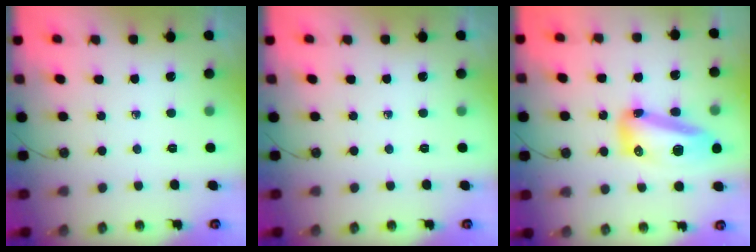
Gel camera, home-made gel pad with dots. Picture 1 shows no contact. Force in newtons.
{"total": 0.0}
{"total": 15.0, "press": 14.9, "slide": 1.3}